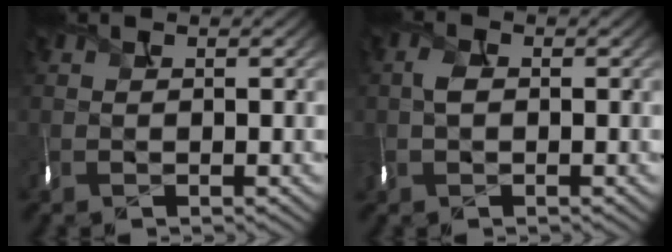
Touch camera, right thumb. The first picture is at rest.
{"total": 1.5, "force": [-0.5, 1.2, 0.8], "torque": [-0.021, -0.002, -0.009]}